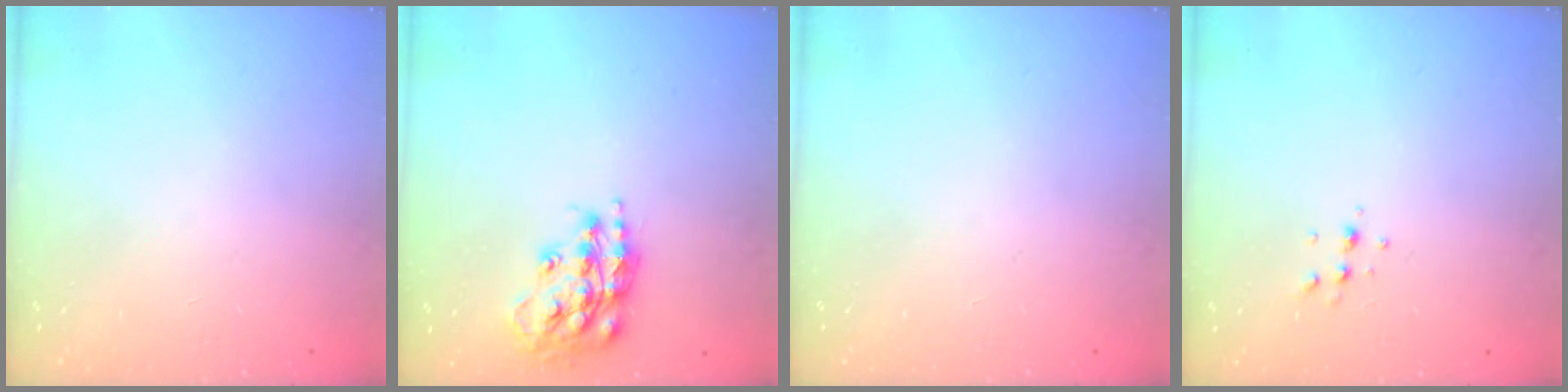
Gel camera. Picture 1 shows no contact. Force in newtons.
{"total": 15.5, "press": 15.4, "slide": 1.3}
{"total": 0.0}
{"total": 3.9, "press": 3.8, "slide": 1.2}